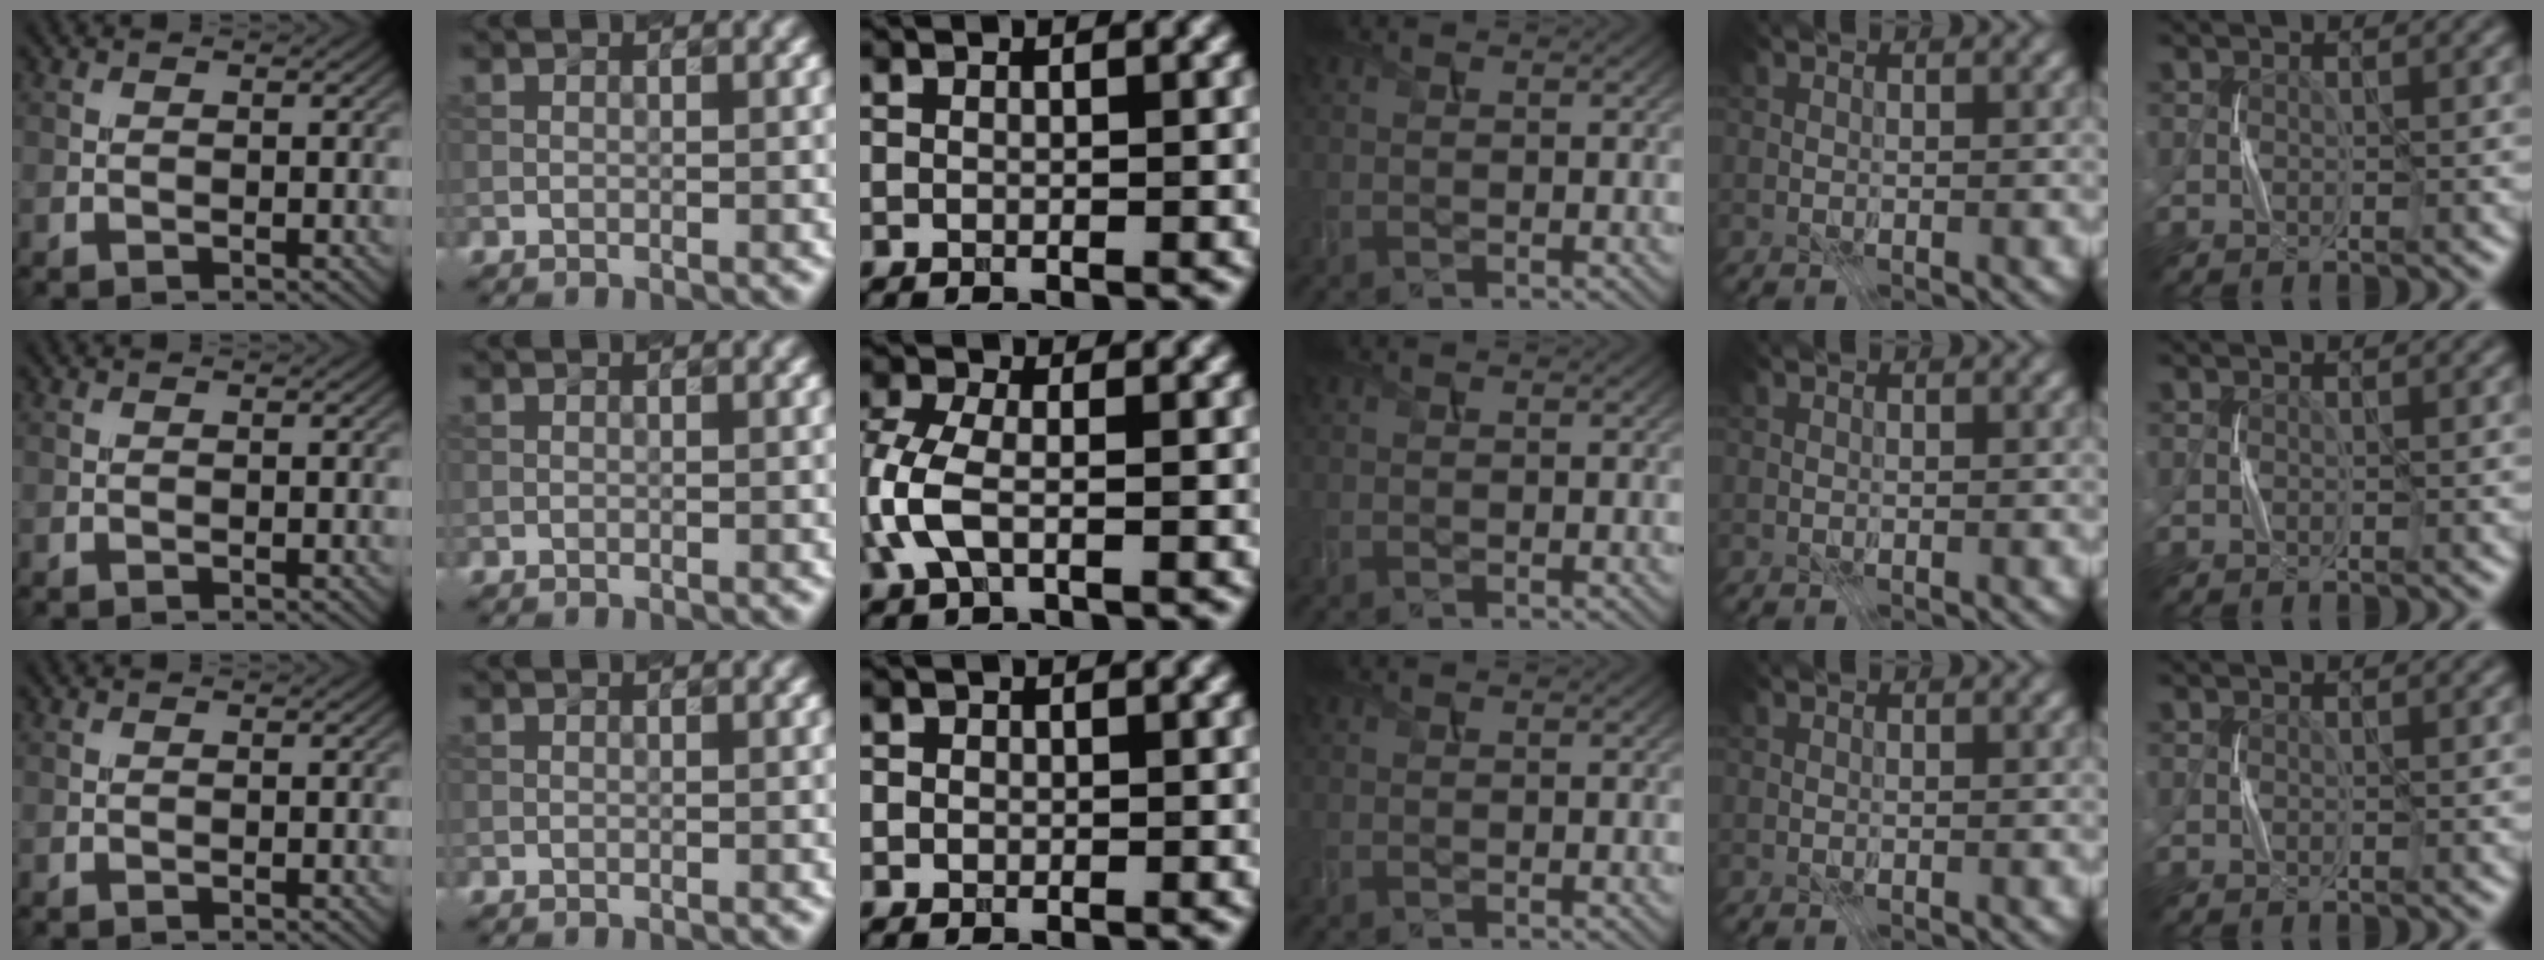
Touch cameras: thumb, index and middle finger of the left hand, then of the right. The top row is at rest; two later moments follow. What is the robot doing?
{"motion": "press", "object": "stapler"}